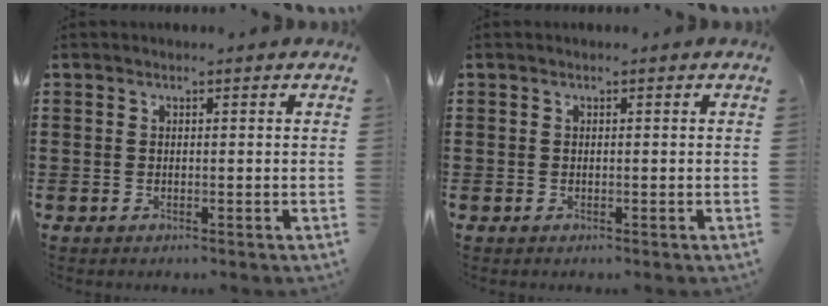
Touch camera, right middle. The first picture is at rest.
{"total": 0.0}